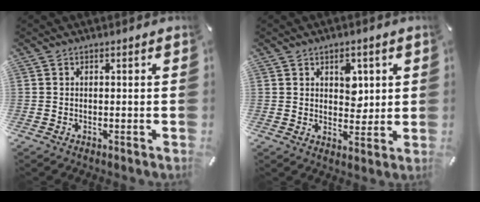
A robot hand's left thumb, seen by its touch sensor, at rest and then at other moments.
{"total": 5.5, "force": [2.1, 4.1, 2.9], "torque": [-0.020, -0.009, 0.027]}